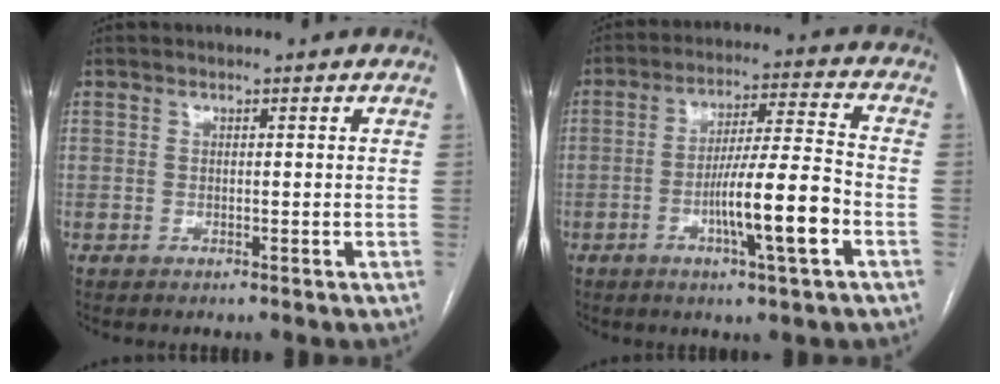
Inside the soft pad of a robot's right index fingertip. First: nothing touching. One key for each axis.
{"total": 10.8, "fx": -3.8, "fy": -0.1, "fz": 10.1, "tx": -0.172, "ty": 0.000, "tz": -0.066}